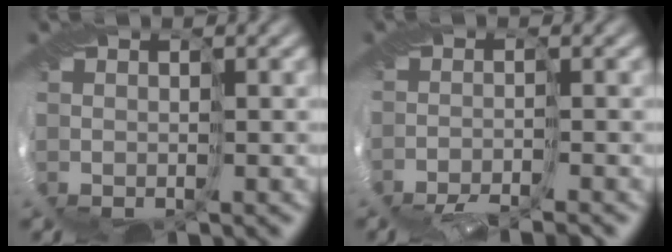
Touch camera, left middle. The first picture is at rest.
{"total": 4.2, "force": [-4.0, 0.2, 1.3], "torque": [-0.012, -0.005, -0.080]}